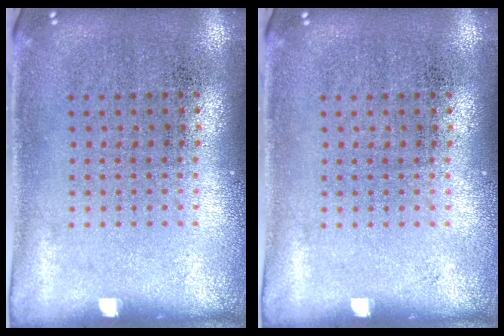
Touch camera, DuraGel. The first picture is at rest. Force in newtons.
{"total": 0.0}